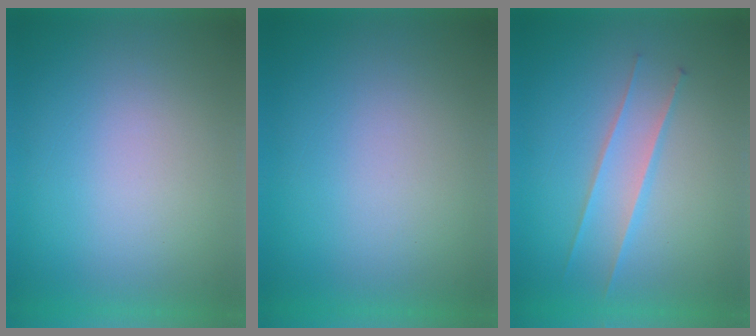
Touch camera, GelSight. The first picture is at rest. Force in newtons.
{"total": 1.3}
{"total": 2.3}